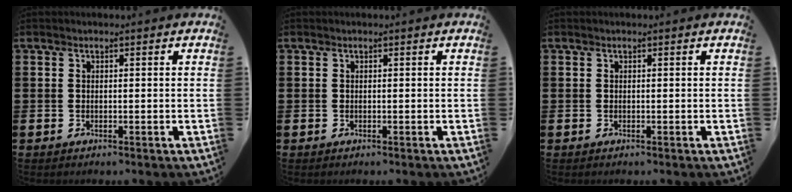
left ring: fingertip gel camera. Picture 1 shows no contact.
{"total": 0.0}
{"total": 0.0}